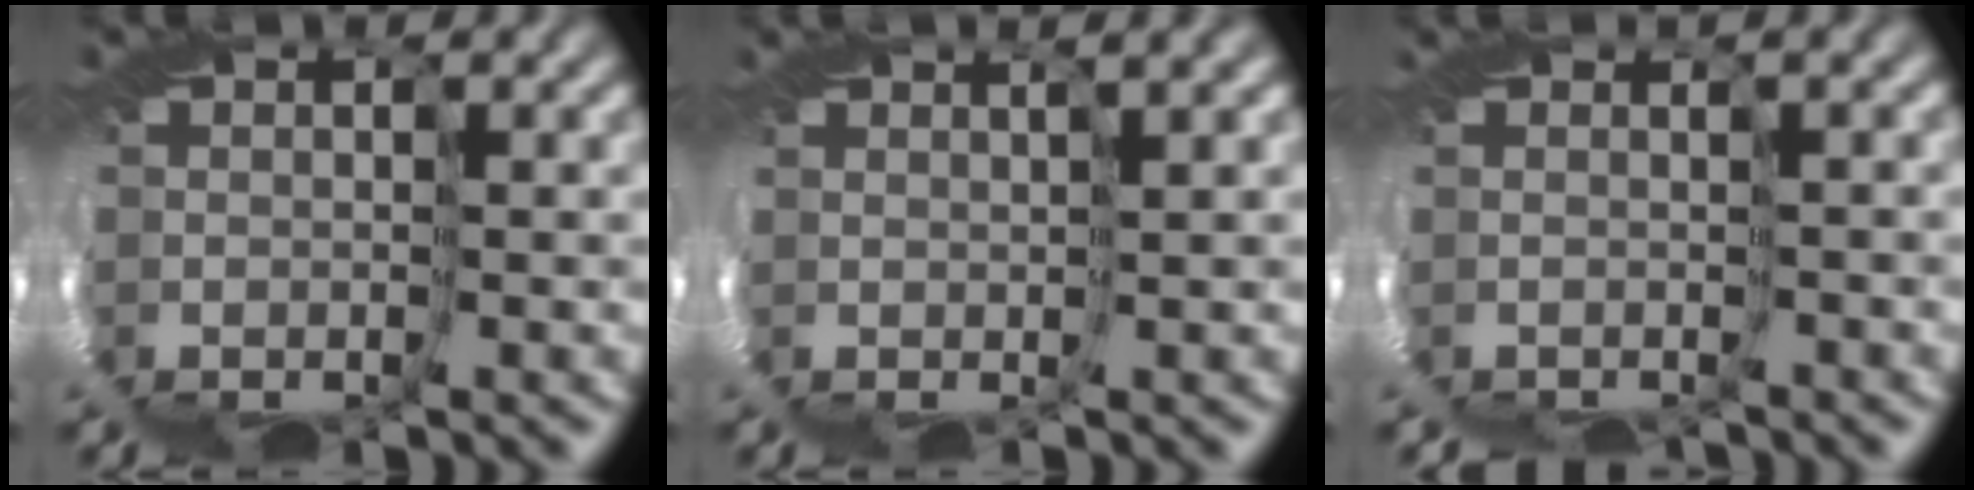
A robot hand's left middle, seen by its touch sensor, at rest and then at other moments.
{"total": 4.1, "force": [1.2, -3.2, -2.3], "torque": [0.031, 0.001, 0.028]}
{"total": 4.4, "force": [-2.4, -2.3, -2.8], "torque": [0.055, -0.005, -0.015]}